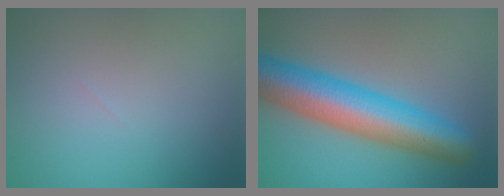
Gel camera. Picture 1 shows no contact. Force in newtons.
{"total": 9.3, "press": 9.3, "slide": 0.2}